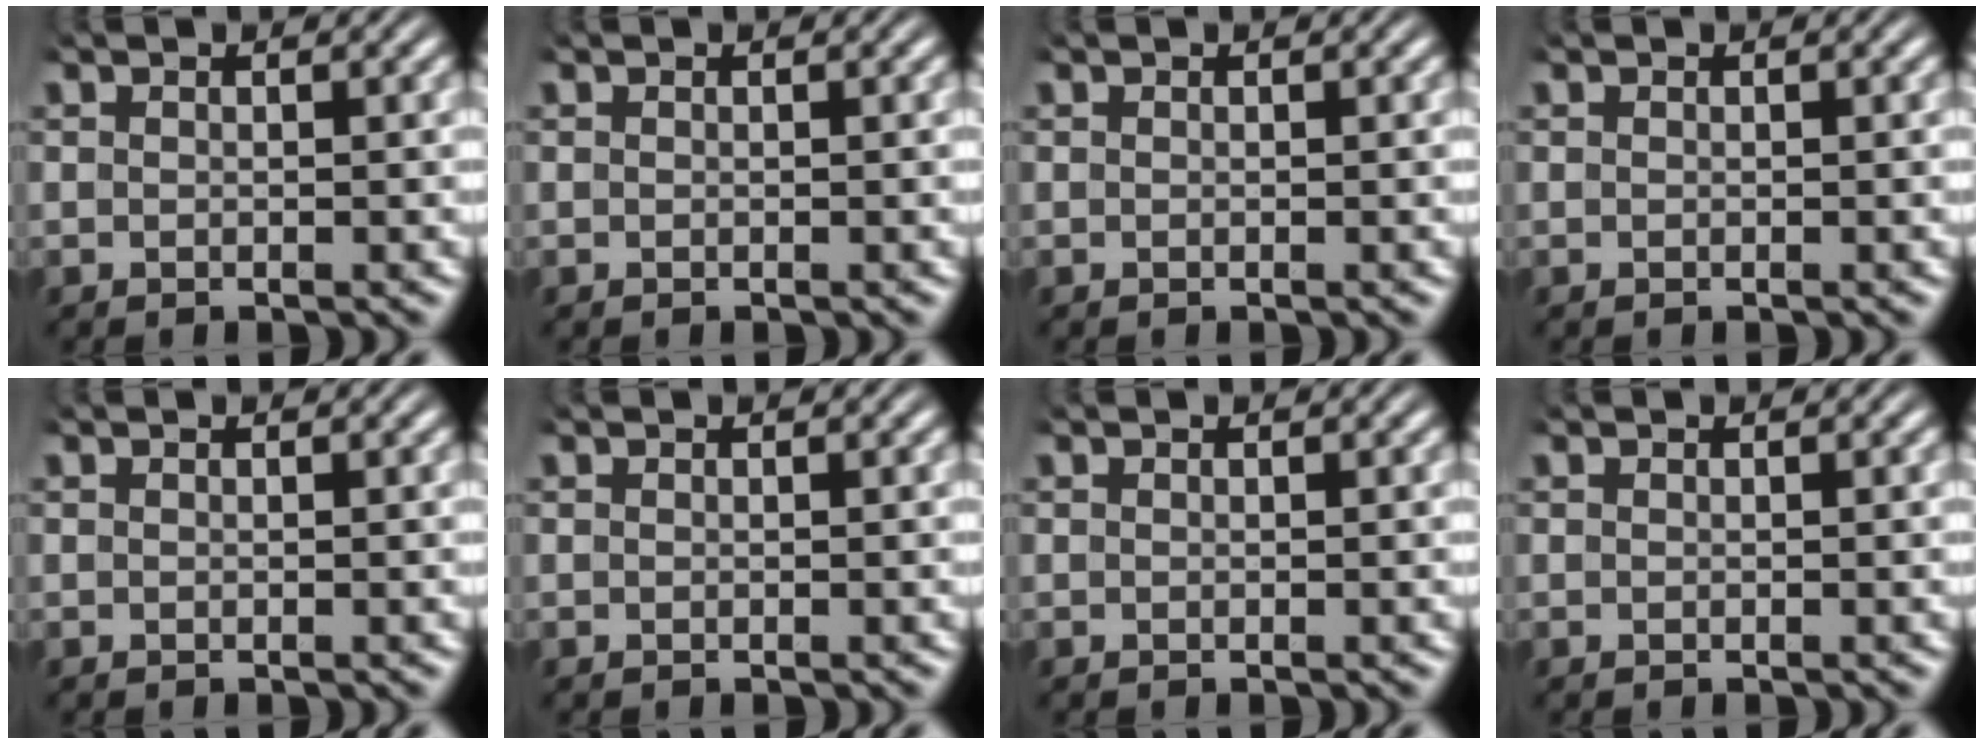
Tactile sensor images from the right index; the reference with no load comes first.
{"total": 0.0}
{"total": 0.0}
{"total": 0.0}
{"total": 0.0}
{"total": 0.0}
{"total": 0.0}
{"total": 0.0}